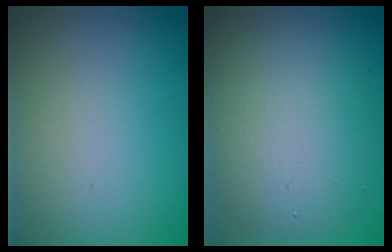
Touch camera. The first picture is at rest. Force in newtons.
{"total": 6.3, "press": 6.3, "slide": 0.2}